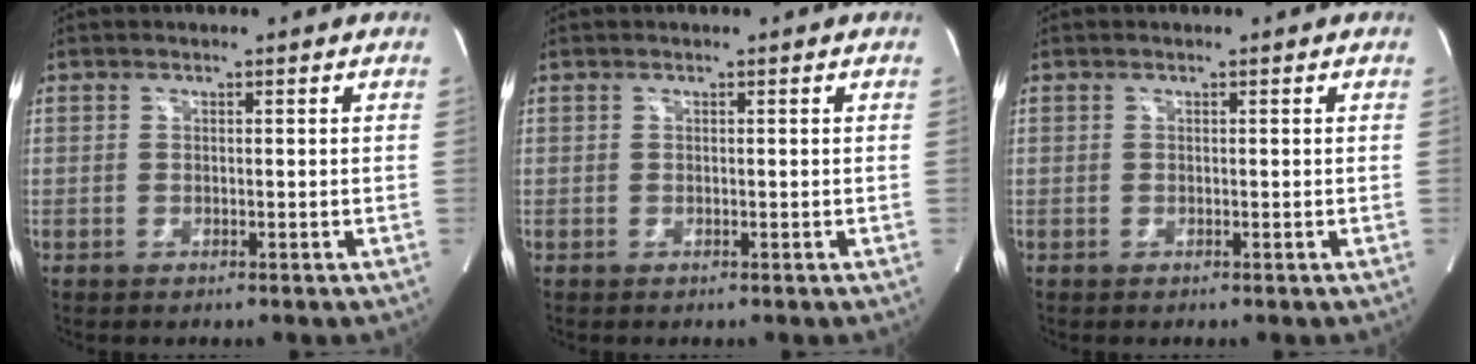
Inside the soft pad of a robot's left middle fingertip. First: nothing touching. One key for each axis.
{"total": 0.0}
{"total": 0.0}